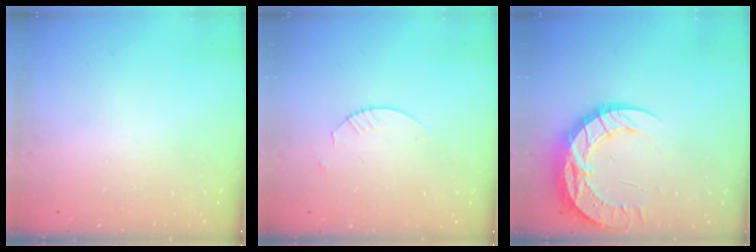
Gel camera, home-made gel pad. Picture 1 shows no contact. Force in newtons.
{"total": 1.8, "press": 1.8, "slide": 0.2}
{"total": 15.4, "press": 15.4, "slide": 1.1}